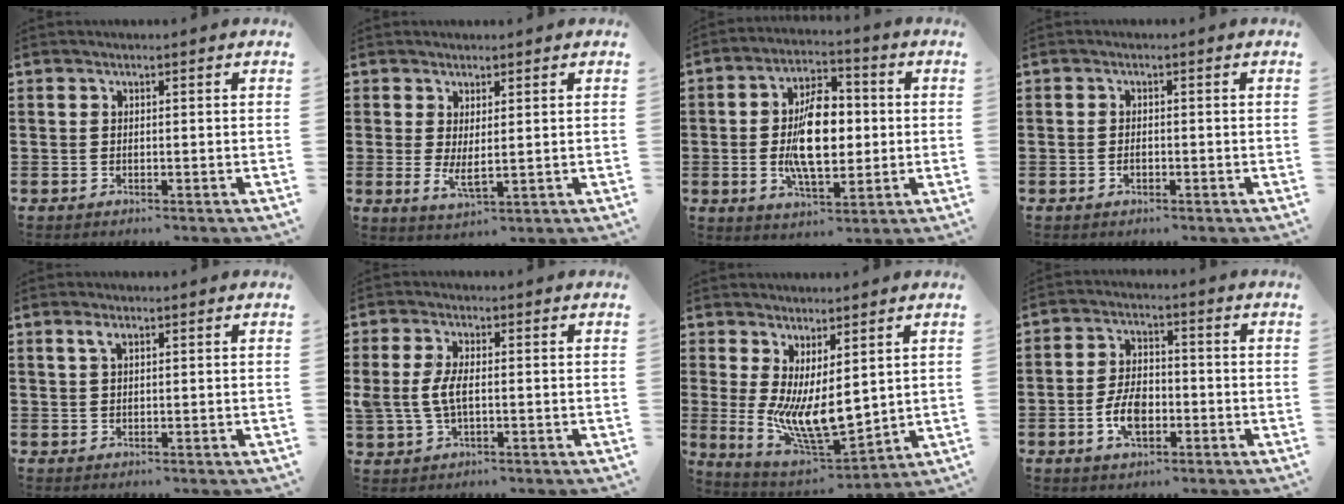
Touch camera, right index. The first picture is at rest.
{"total": 3.4, "force": [0.9, 1.1, 3.0], "torque": [-0.066, -0.004, 0.016]}
{"total": 11.3, "force": [-0.2, 5.5, 9.8], "torque": [-0.188, 0.003, -0.010]}
{"total": 1.2, "force": [-0.4, 0.6, 0.9], "torque": [-0.018, 0.000, -0.007]}
{"total": 1.6, "force": [0.9, 0.3, 1.4], "torque": [-0.029, 0.004, 0.015]}
{"total": 4.7, "force": [-0.2, 2.2, 4.1], "torque": [-0.107, -0.006, -0.012]}
{"total": 8.8, "force": [0.4, 3.5, 8.1], "torque": [-0.165, -0.030, 0.014]}
{"total": 6.5, "force": [-2.0, 3.7, 5.0], "torque": [-0.114, 0.005, -0.041]}